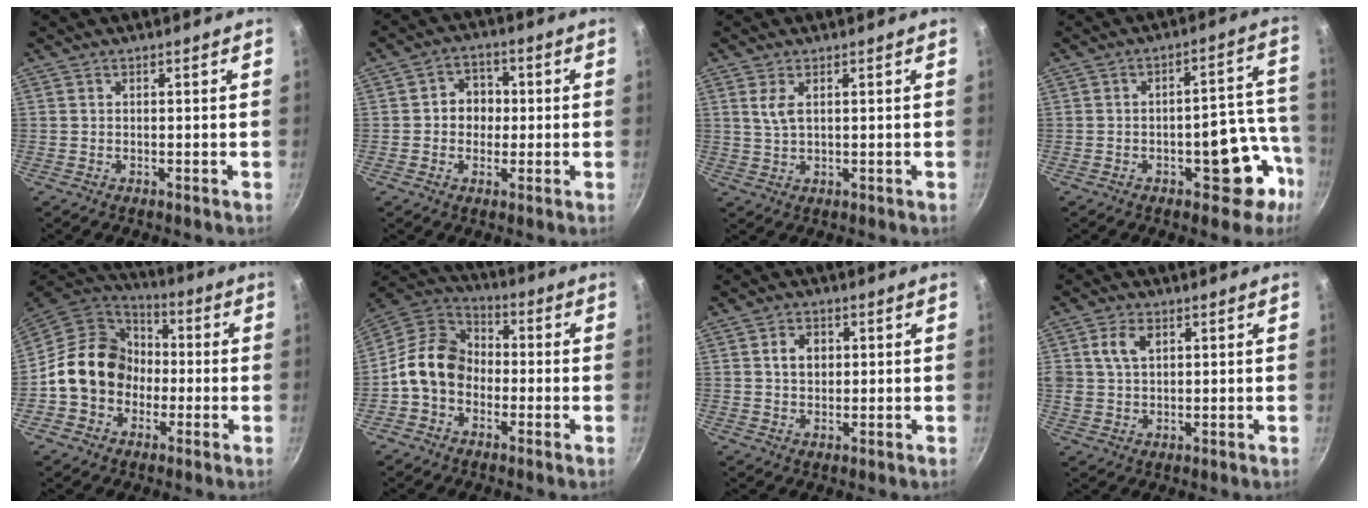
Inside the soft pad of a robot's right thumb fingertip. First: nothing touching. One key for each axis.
{"total": 6.1, "fx": -0.1, "fy": 5.4, "fz": 2.9, "tx": -0.006, "ty": 0.010, "tz": -0.008}
{"total": 3.2, "fx": 1.2, "fy": 1.5, "fz": 2.6, "tx": -0.052, "ty": -0.010, "tz": 0.027}
{"total": 11.9, "fx": -4.8, "fy": 6.5, "fz": 8.7, "tx": -0.043, "ty": 0.056, "tz": -0.051}
{"total": 16.3, "fx": -1.7, "fy": 13.9, "fz": 8.3, "tx": -0.106, "ty": 0.048, "tz": -0.040}
{"total": 12.2, "fx": -2.2, "fy": 9.7, "fz": 7.1, "tx": -0.088, "ty": 0.041, "tz": -0.063}
{"total": 4.1, "fx": 0.9, "fy": 3.2, "fz": 2.4, "tx": -0.021, "ty": 0.003, "tz": 0.015}
{"total": 5.7, "fx": 2.1, "fy": 3.9, "fz": 3.5, "tx": -0.055, "ty": -0.004, "tz": 0.040}